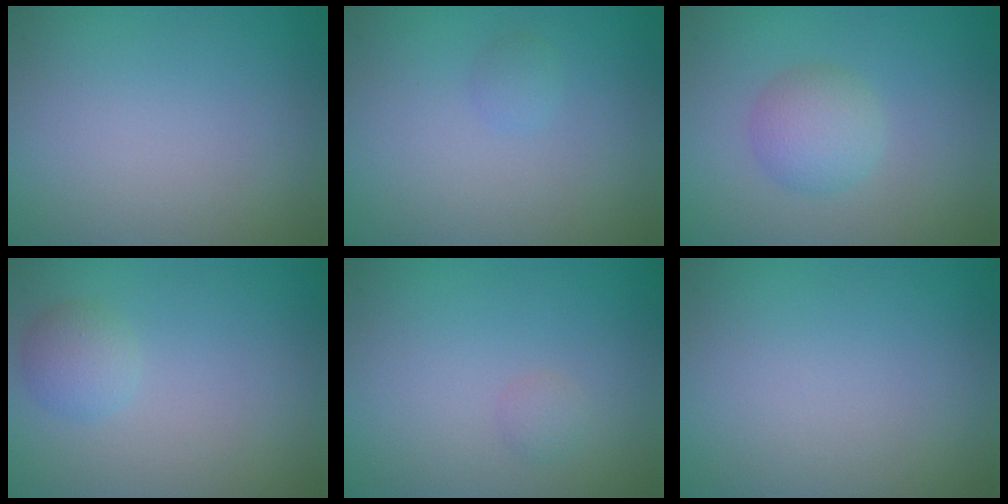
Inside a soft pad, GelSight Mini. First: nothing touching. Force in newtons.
{"total": 0.8, "press": 0.8, "slide": 0.0}
{"total": 2.7, "press": 2.7, "slide": 0.0}
{"total": 1.7, "press": 1.7, "slide": 0.1}
{"total": 0.8, "press": 0.8, "slide": 0.0}
{"total": 0.0}